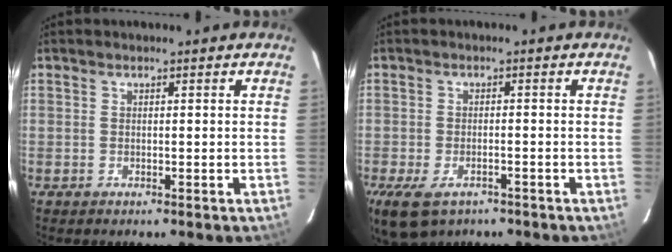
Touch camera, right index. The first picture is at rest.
{"total": 9.6, "force": [-6.0, 4.8, 5.8], "torque": [-0.142, -0.034, -0.101]}